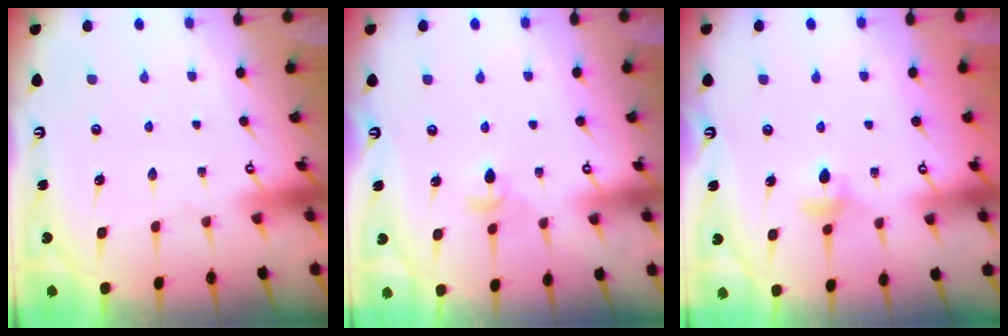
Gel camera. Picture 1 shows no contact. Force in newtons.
{"total": 3.9, "press": 3.8, "slide": 0.8}
{"total": 4.3, "press": 4.3, "slide": 0.9}